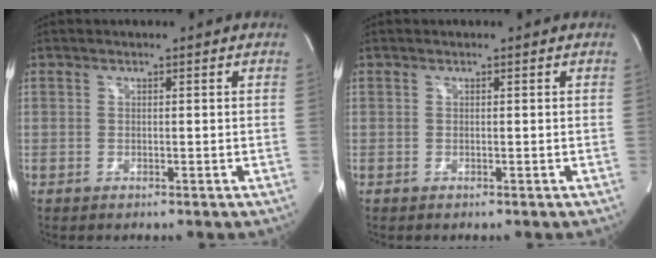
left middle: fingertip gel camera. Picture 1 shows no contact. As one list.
[{"total": 0.0}]